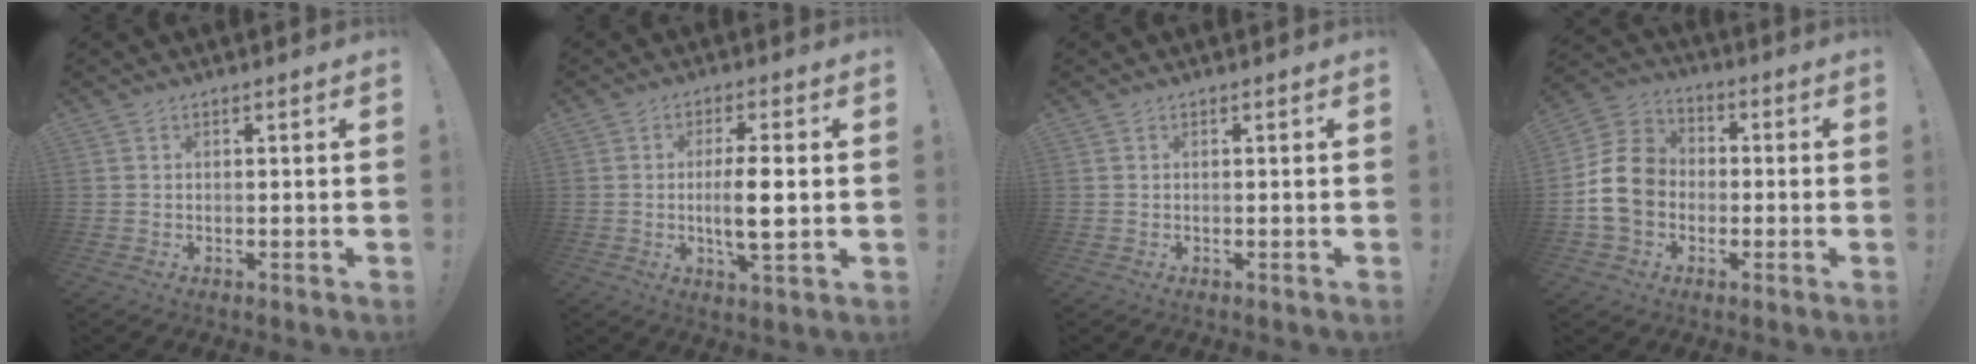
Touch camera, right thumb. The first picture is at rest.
{"total": 8.5, "force": [-0.7, 1.9, 8.2], "torque": [-0.153, -0.005, -0.019]}
{"total": 0.0}
{"total": 13.9, "force": [-1.5, 11.7, 7.3], "torque": [-0.128, 0.031, -0.018]}